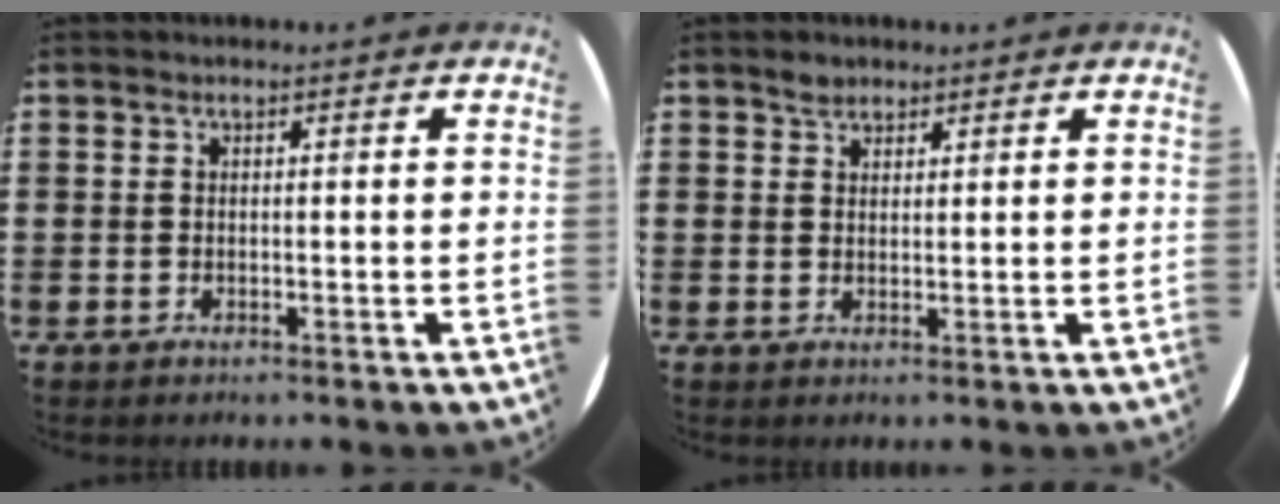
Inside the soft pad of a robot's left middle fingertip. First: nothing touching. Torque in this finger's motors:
{"motor_torque": [-0.05, 0.09, -0.02, 0.02]}